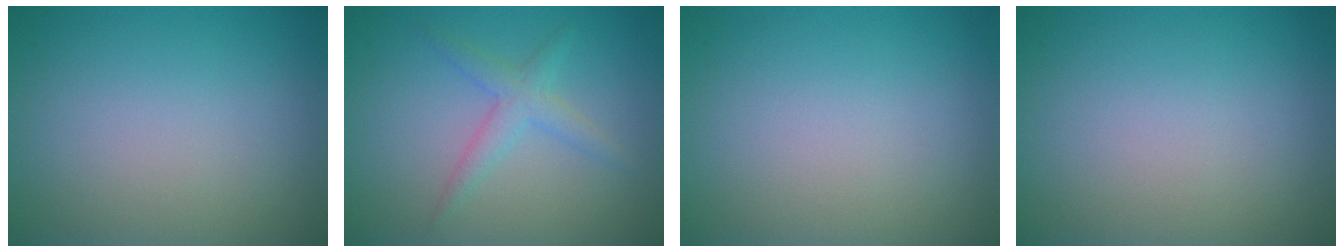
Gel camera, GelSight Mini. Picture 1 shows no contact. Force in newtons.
{"total": 2.2, "press": 2.2, "slide": 0.1}
{"total": 0.0}
{"total": 0.0}